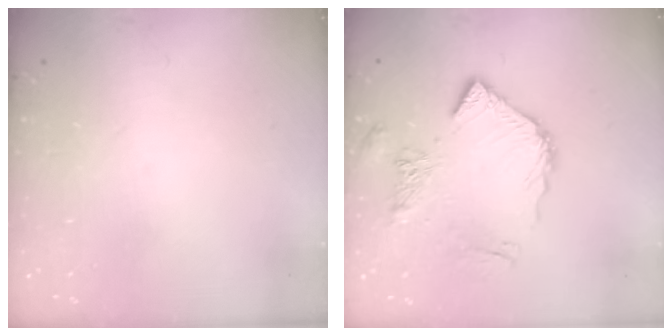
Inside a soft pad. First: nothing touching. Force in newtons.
{"total": 12.5, "press": 12.4, "slide": 1.6}